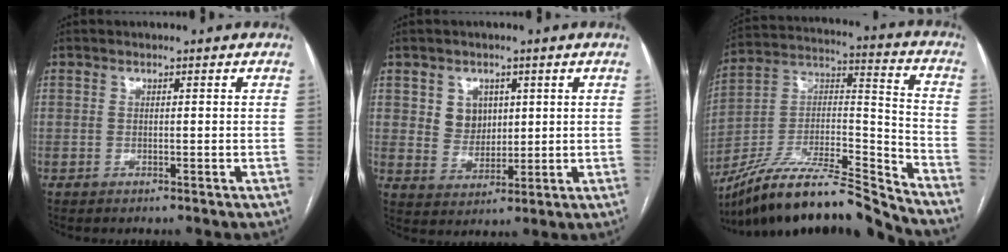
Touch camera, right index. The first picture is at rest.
{"total": 5.0, "force": [1.8, 4.3, 1.8], "torque": [-0.033, 0.008, 0.039]}
{"total": 20.3, "force": [-18.5, 0.9, 8.3], "torque": [-0.158, 0.033, -0.327]}